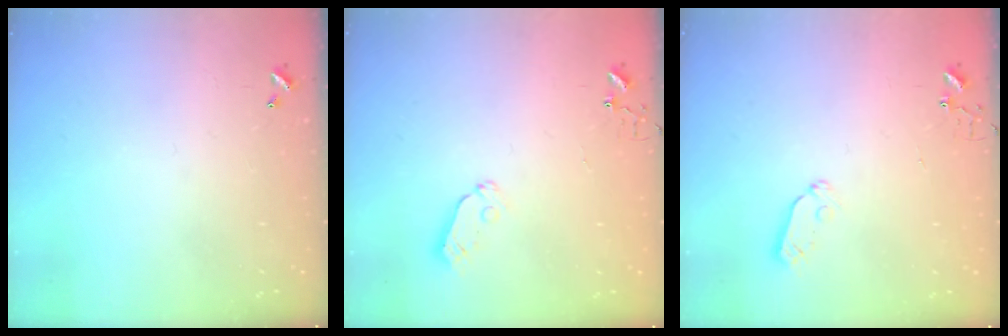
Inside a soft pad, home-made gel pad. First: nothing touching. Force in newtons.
{"total": 4.1, "press": 4.1, "slide": 0.1}
{"total": 3.7, "press": 3.6, "slide": 0.5}